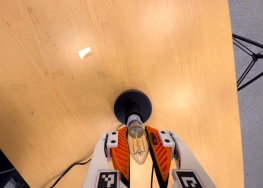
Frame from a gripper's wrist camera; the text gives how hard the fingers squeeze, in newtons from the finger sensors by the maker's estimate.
{"total": 18.8, "left": 16.8, "right": 20.8}